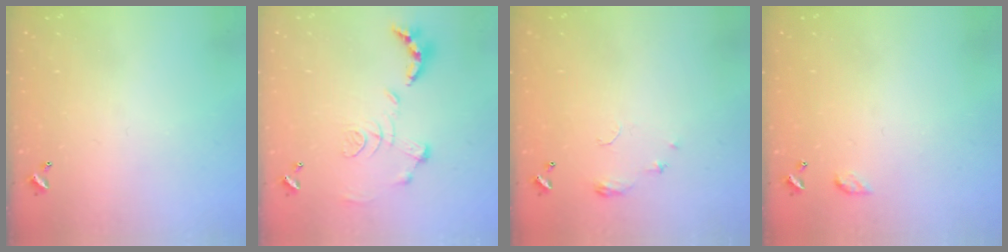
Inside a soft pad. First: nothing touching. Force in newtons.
{"total": 1.2, "press": 0.4, "slide": 1.1}
{"total": 4.5, "press": 4.5, "slide": 0.6}
{"total": 3.2, "press": 3.2, "slide": 0.4}